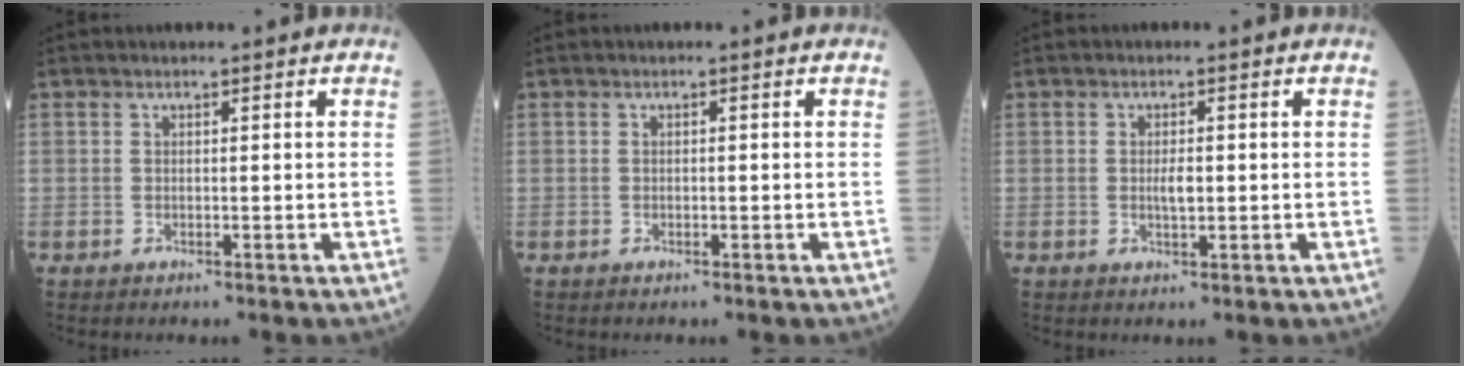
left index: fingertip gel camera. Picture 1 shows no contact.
{"total": 0.0}
{"total": 1.8, "force": [-0.3, 0.5, 1.7], "torque": [-0.031, -0.003, -0.005]}